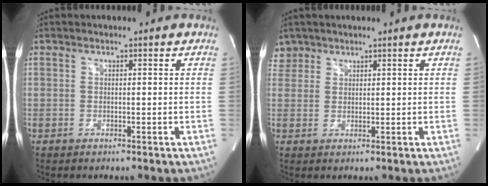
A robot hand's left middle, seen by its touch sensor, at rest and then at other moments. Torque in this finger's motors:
{"motor_torque": [0.21, -0.19, 0.01, -0.02]}